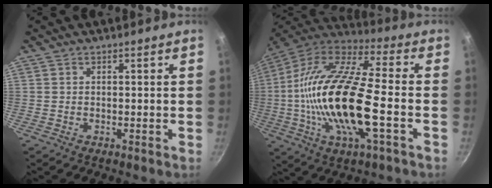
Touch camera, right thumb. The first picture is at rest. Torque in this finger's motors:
{"motor_torque": [-0.39, 2.72, 2.59, -0.18, 0.41]}